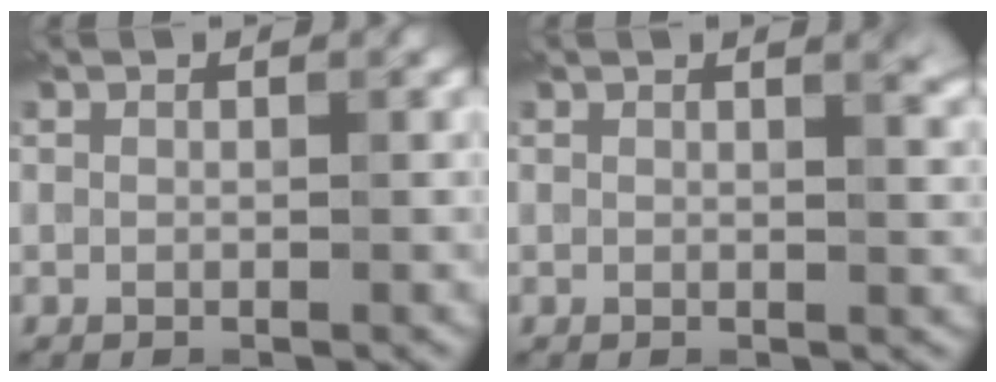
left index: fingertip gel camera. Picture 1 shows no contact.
{"total": 2.2, "force": [1.4, 0.8, 1.6], "torque": [-0.004, 0.004, 0.016]}